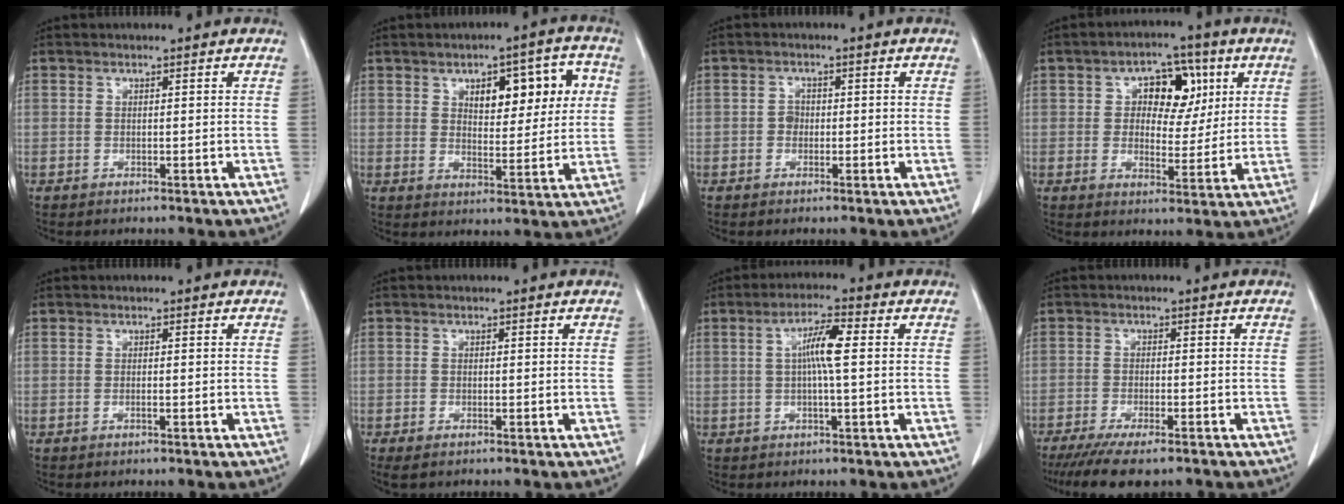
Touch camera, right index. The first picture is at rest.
{"total": 11.9, "force": [3.6, 5.1, 10.1], "torque": [-0.134, 0.025, 0.059]}
{"total": 2.2, "force": [-0.4, 1.8, 1.1], "torque": [-0.020, 0.012, -0.005]}
{"total": 10.7, "force": [3.1, 6.6, 7.9], "torque": [-0.127, 0.027, 0.054]}
{"total": 0.9, "force": [-0.3, 0.3, 0.8], "torque": [-0.022, 0.001, -0.003]}
{"total": 3.1, "force": [-1.6, 1.5, 2.2], "torque": [-0.048, -0.006, -0.025]}
{"total": 6.3, "force": [0.8, 0.9, 6.1], "torque": [-0.117, 0.012, 0.013]}
{"total": 10.7, "force": [-8.2, 2.6, 6.3], "torque": [-0.098, -0.015, -0.126]}